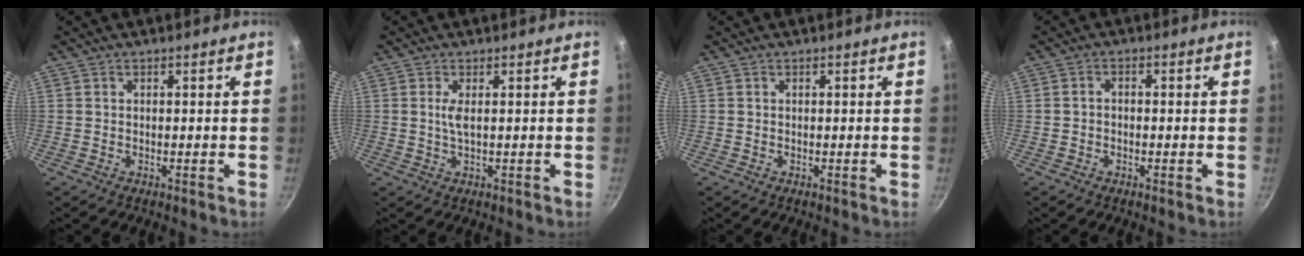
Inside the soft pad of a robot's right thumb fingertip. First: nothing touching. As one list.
[{"total": 2.2, "force": [0.4, 0.5, 2.1], "torque": [-0.051, -0.001, 0.010]}, {"total": 0.0}, {"total": 1.5, "force": [-0.5, 1.0, 0.9], "torque": [-0.016, 0.010, -0.011]}]